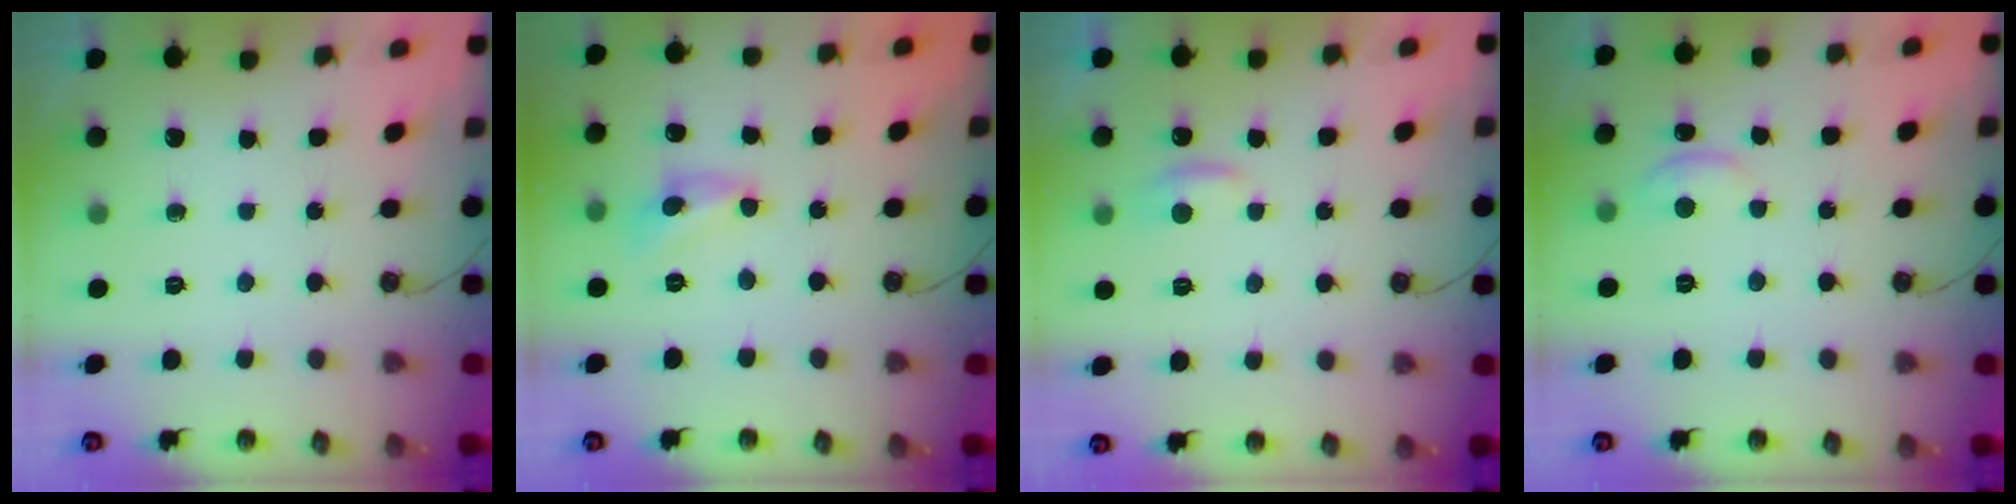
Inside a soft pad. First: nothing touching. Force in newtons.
{"total": 2.5, "press": 2.5, "slide": 0.3}
{"total": 1.1, "press": 1.1, "slide": 0.4}
{"total": 1.8, "press": 1.7, "slide": 0.5}